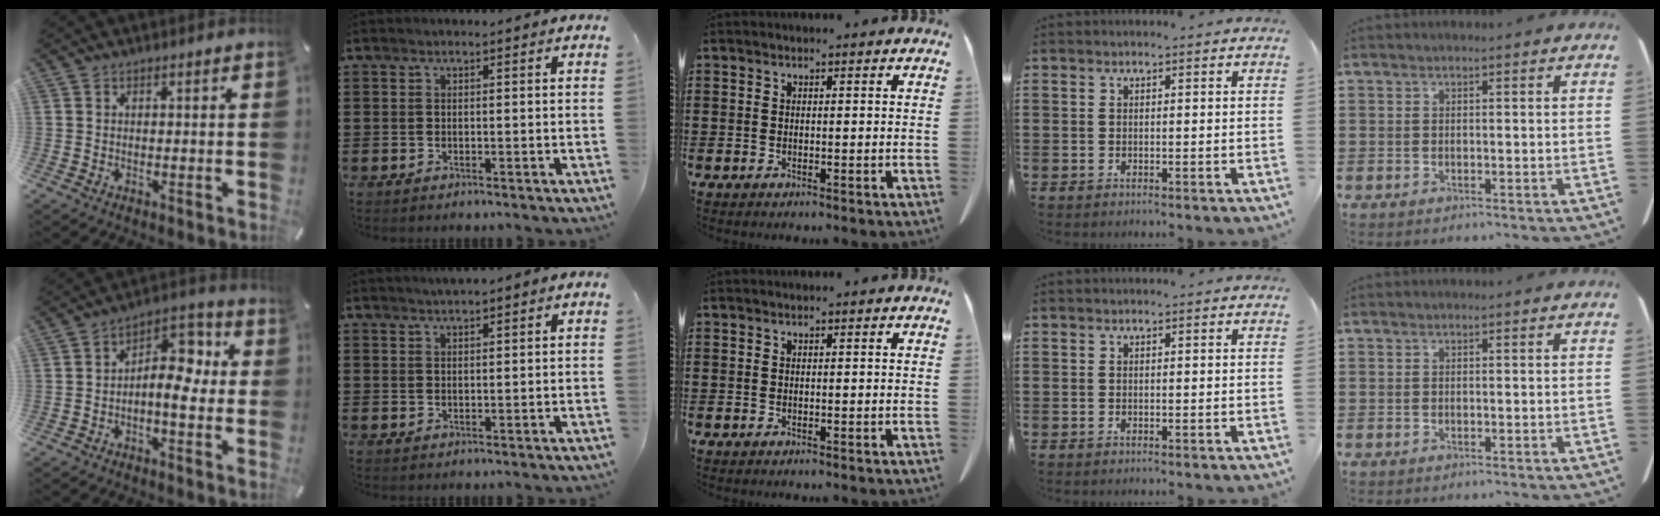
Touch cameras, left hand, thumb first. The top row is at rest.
{"thumb": {"total": 9.2, "force": [-0.6, 5.5, 7.4], "torque": [-0.101, -0.006, -0.013]}, "index": {"total": 0.8, "force": [0.6, 0.0, 0.5], "torque": [-0.009, 0.001, 0.011]}}